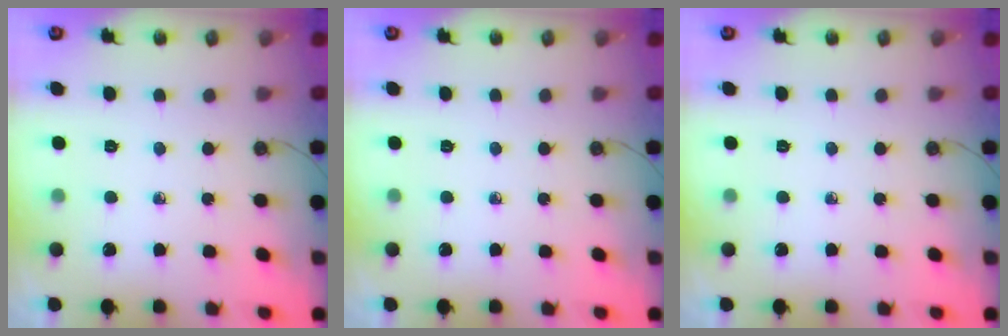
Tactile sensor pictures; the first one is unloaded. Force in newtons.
{"total": 0.0}
{"total": 0.0}